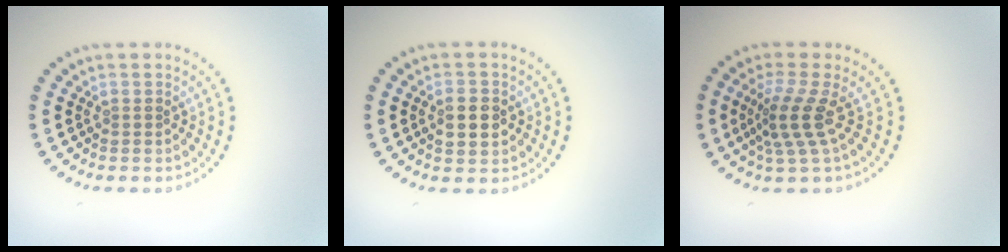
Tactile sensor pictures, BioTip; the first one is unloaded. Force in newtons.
{"total": 2.9, "press": 2.9, "slide": 0.2}
{"total": 3.4, "press": 2.4, "slide": 2.5}